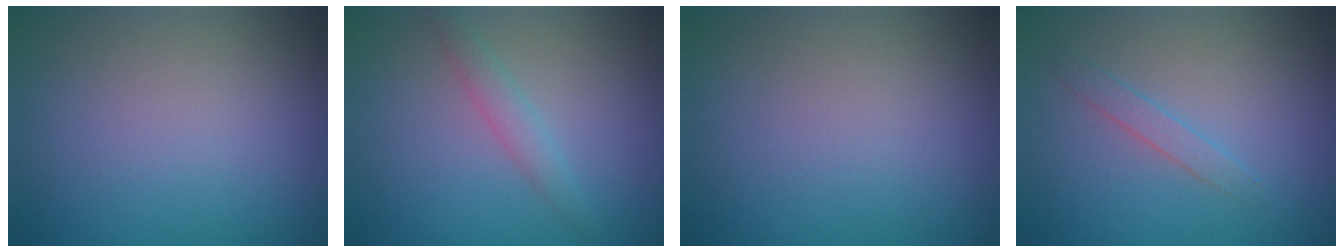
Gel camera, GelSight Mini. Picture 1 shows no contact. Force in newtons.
{"total": 1.9, "press": 1.9, "slide": 0.0}
{"total": 0.0}
{"total": 1.3, "press": 1.3, "slide": 0.1}